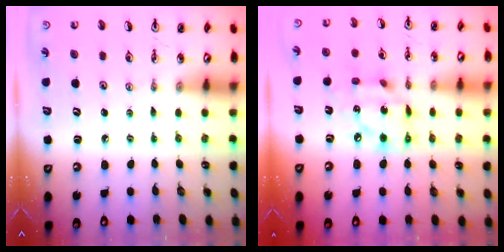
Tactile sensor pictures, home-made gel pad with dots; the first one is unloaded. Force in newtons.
{"total": 13.3, "press": 13.2, "slide": 0.8}